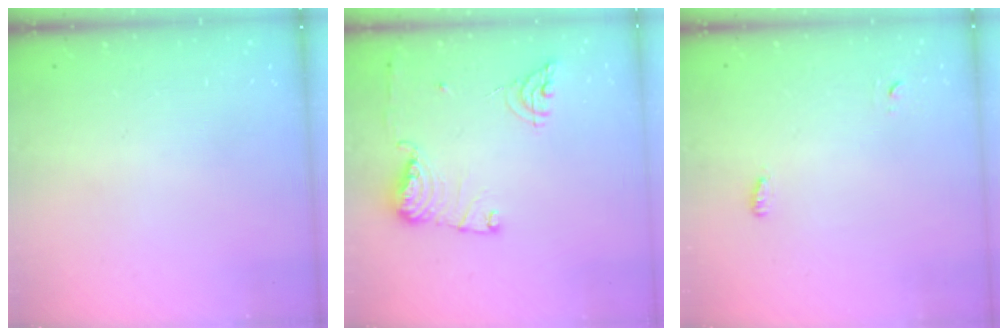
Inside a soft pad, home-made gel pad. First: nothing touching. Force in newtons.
{"total": 12.0, "press": 11.9, "slide": 1.6}
{"total": 2.8, "press": 2.7, "slide": 0.6}